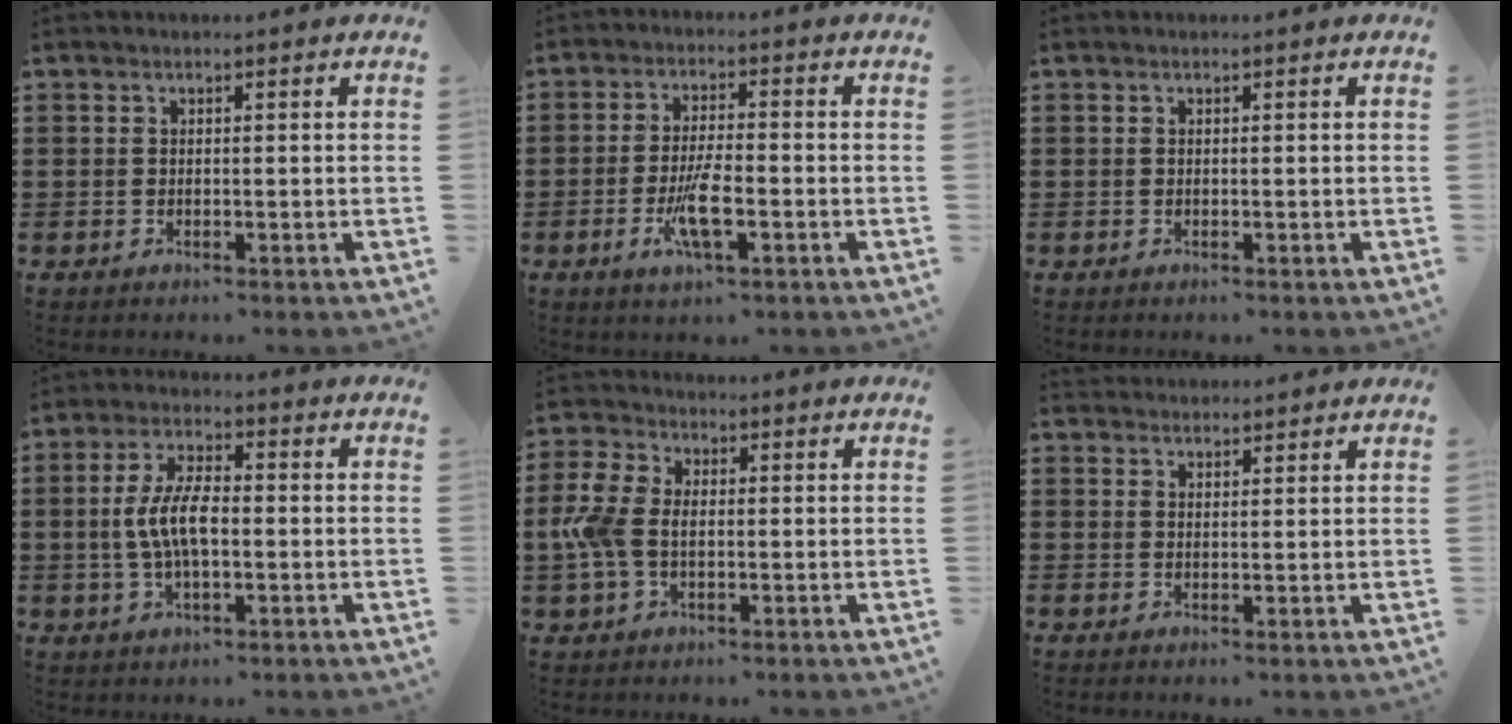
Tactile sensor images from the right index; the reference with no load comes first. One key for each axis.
{"total": 6.3, "fx": -2.3, "fy": 1.5, "fz": 5.7, "tx": -0.117, "ty": -0.012, "tz": -0.044}
{"total": 0.0}
{"total": 7.4, "fx": -0.5, "fy": 2.7, "fz": 6.9, "tx": -0.148, "ty": -0.003, "tz": -0.014}
{"total": 6.4, "fx": -0.6, "fy": 4.2, "fz": 4.8, "tx": -0.134, "ty": -0.001, "tz": -0.021}
{"total": 1.9, "fx": 1.8, "fy": -0.2, "fz": -0.5, "tx": 0.007, "ty": 0.002, "tz": 0.037}